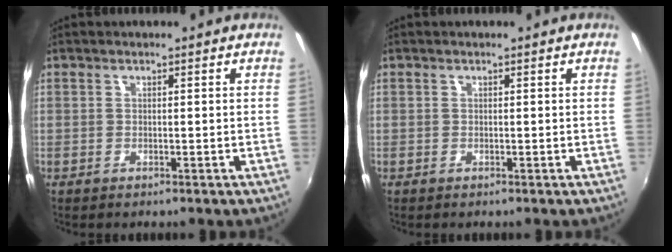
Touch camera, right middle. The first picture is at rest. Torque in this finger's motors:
{"motor_torque": [0.00, 0.00, 0.00, 0.00]}